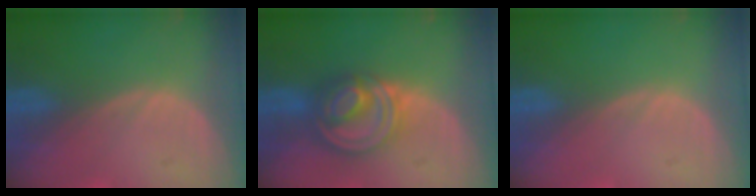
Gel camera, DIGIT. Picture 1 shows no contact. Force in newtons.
{"total": 8.2, "press": 7.0, "slide": 4.4}
{"total": 0.0}